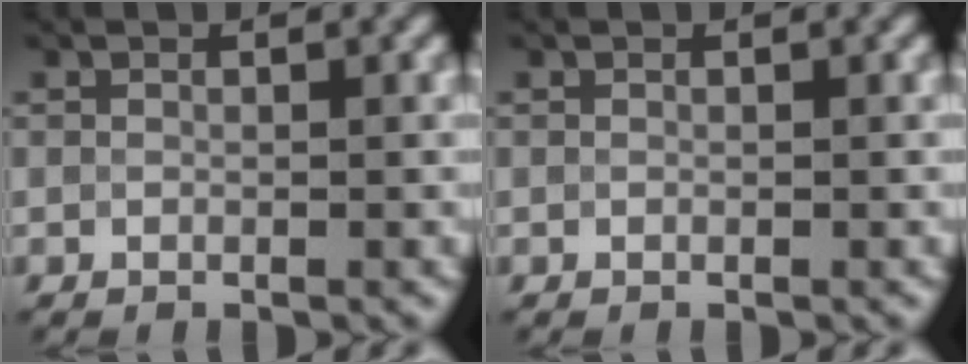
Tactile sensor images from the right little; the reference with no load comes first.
{"total": 0.0}